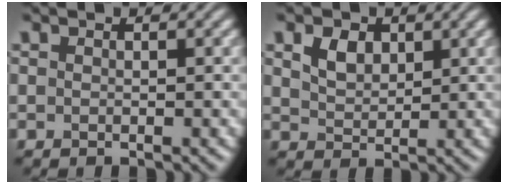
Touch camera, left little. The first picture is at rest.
{"total": 2.6, "force": [1.2, 1.7, 1.5], "torque": [-0.032, 0.001, 0.025]}